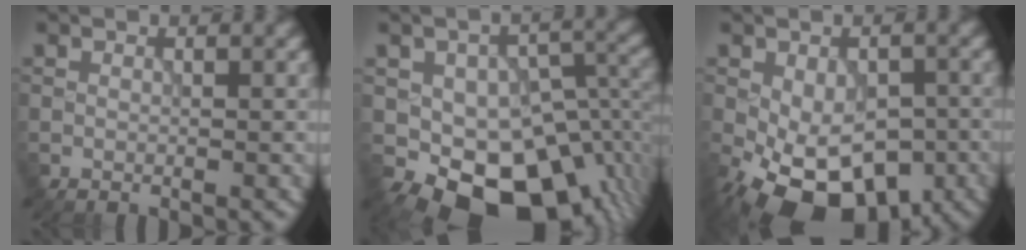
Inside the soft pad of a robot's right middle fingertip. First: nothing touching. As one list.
[{"total": 13.2, "force": [-5.4, 7.9, 9.1], "torque": [-0.132, -0.012, -0.075]}, {"total": 11.5, "force": [-5.6, 6.2, 7.9], "torque": [-0.138, -0.033, -0.079]}]